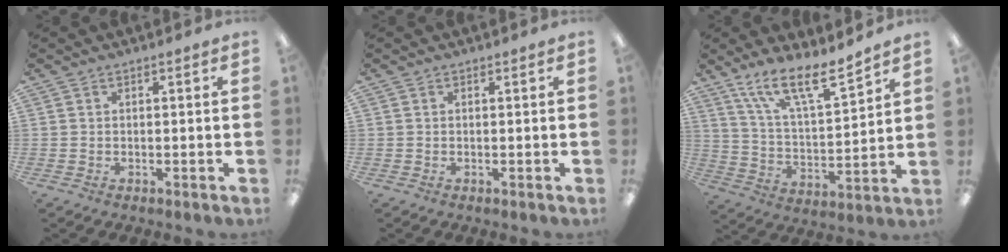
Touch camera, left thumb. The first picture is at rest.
{"total": 0.0}
{"total": 14.3, "force": [11.4, 3.4, 7.8], "torque": [-0.141, -0.069, 0.197]}